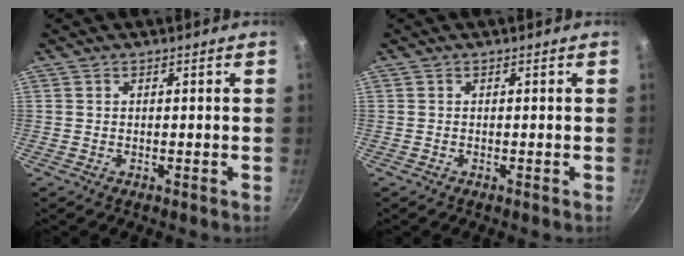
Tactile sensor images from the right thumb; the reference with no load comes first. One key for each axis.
{"total": 0.0}